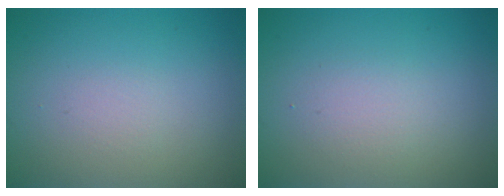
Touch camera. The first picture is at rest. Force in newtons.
{"total": 1.6, "press": 1.6, "slide": 0.1}